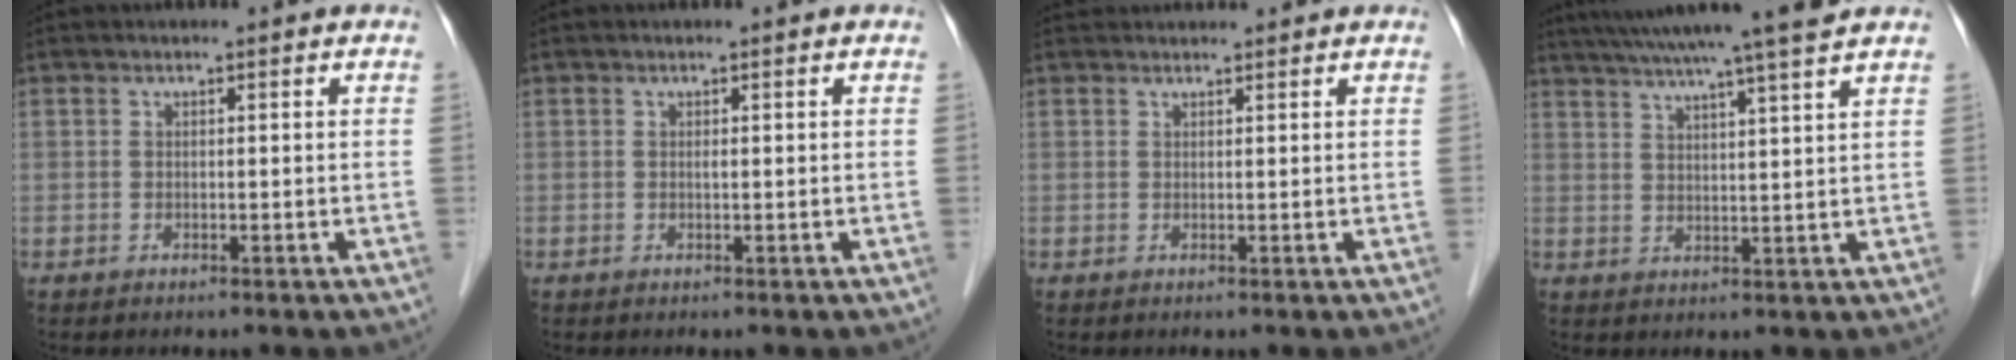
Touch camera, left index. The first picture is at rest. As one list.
[{"total": 0.0}, {"total": 3.3, "force": [3.2, 0.6, 0.3], "torque": [-0.005, 0.033, 0.047]}, {"total": 14.1, "force": [12.1, -1.4, 7.1], "torque": [-0.123, 0.004, 0.168]}]